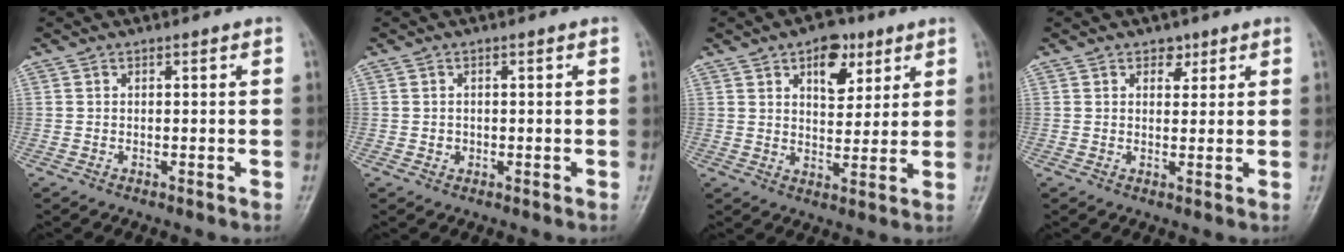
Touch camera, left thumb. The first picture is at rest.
{"total": 1.5, "force": [-0.3, 1.4, 0.5], "torque": [-0.001, 0.005, -0.003]}
{"total": 9.0, "force": [4.5, 5.3, 5.7], "torque": [-0.048, -0.018, 0.065]}
{"total": 2.8, "force": [1.5, 2.0, 1.1], "torque": [0.004, -0.006, 0.019]}